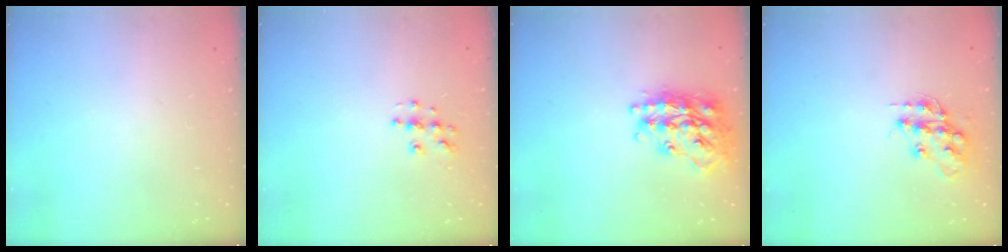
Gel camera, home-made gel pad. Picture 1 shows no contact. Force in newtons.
{"total": 5.9, "press": 5.9, "slide": 0.1}
{"total": 21.9, "press": 21.8, "slide": 1.8}
{"total": 14.0, "press": 14.0, "slide": 0.7}